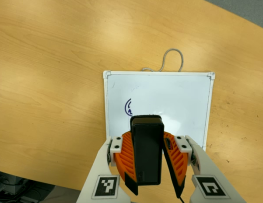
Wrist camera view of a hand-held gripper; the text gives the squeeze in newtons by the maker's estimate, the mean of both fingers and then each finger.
{"total": 9.2, "left": 9.4, "right": 8.9}